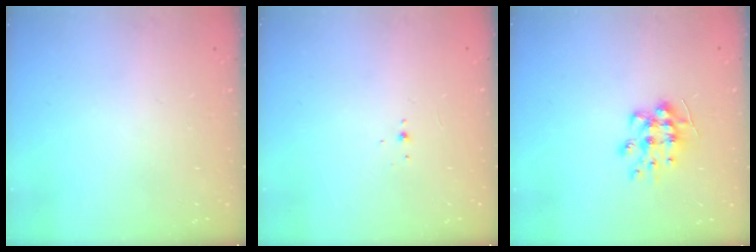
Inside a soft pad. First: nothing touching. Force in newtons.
{"total": 2.0, "press": 1.9, "slide": 0.8}
{"total": 8.8, "press": 8.8, "slide": 0.4}